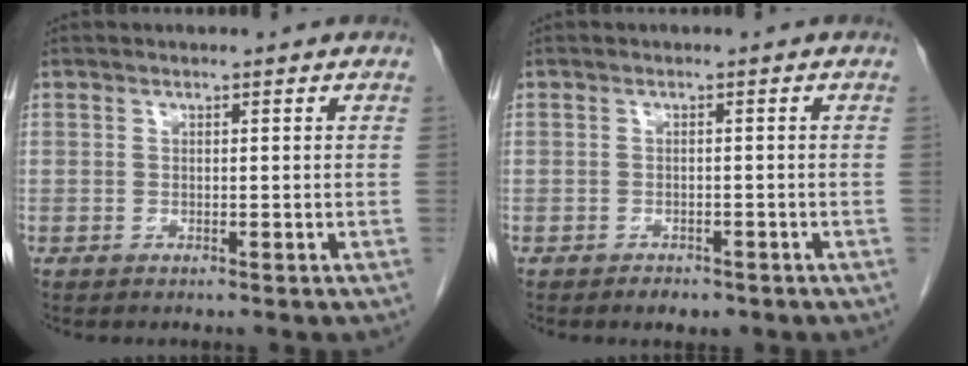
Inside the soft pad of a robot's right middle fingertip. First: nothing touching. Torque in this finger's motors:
{"motor_torque": [0.38, -0.14, -0.01, 0.02]}